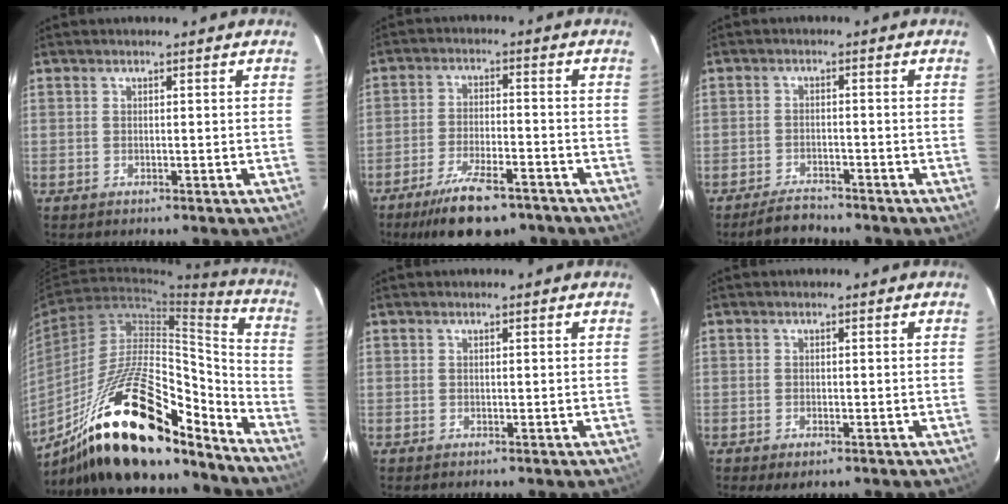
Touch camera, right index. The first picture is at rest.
{"total": 10.7, "force": [-7.9, 2.7, 6.7], "torque": [-0.117, -0.019, -0.129]}
{"total": 3.5, "force": [-3.3, 0.9, 0.7], "torque": [-0.020, -0.008, -0.058]}
{"total": 26.1, "force": [-17.6, 6.7, 18.1], "torque": [-0.287, -0.002, -0.293]}
{"total": 0.0}
{"total": 1.8, "force": [-0.9, 0.7, 1.4], "torque": [-0.020, -0.004, -0.005]}